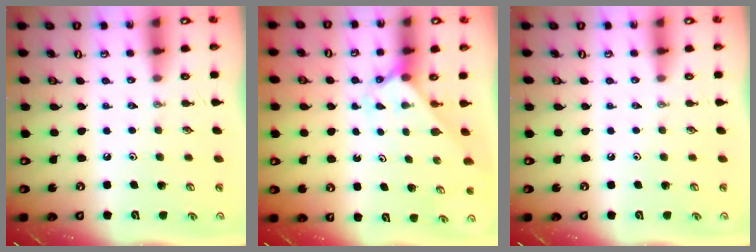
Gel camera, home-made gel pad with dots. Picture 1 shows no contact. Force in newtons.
{"total": 2.1, "press": 2.1, "slide": 0.2}
{"total": 0.0}